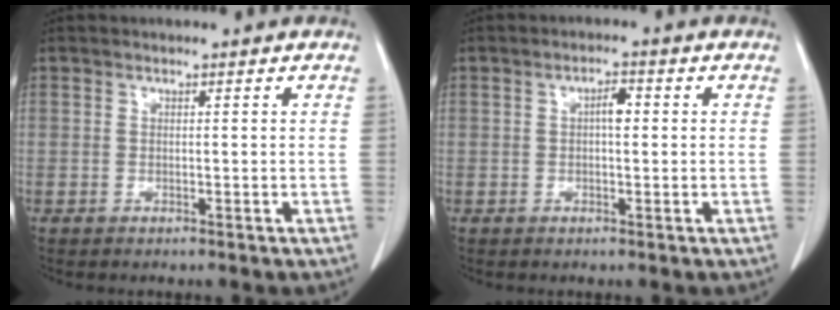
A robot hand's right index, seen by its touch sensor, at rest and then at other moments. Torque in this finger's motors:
{"motor_torque": [0.68, -0.07, 0.31, 0.07]}